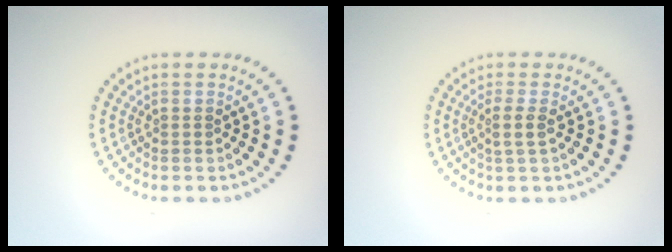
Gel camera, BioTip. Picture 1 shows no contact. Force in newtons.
{"total": 1.5, "press": 1.1, "slide": 1.0}